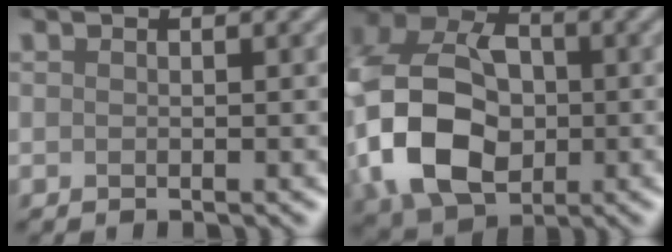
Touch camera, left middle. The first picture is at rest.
{"total": 13.1, "force": [-1.9, 9.5, 8.9], "torque": [-0.205, -0.001, -0.047]}